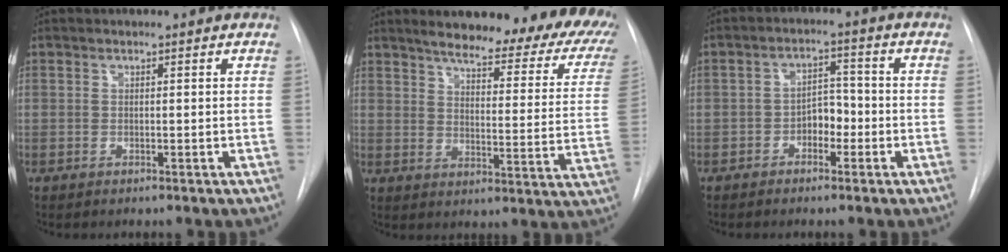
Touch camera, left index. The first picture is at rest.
{"total": 24.4, "force": [20.0, 5.1, 13.0], "torque": [-0.168, -0.049, 0.228]}
{"total": 4.0, "force": [-1.7, 2.4, 2.7], "torque": [-0.038, 0.015, -0.031]}